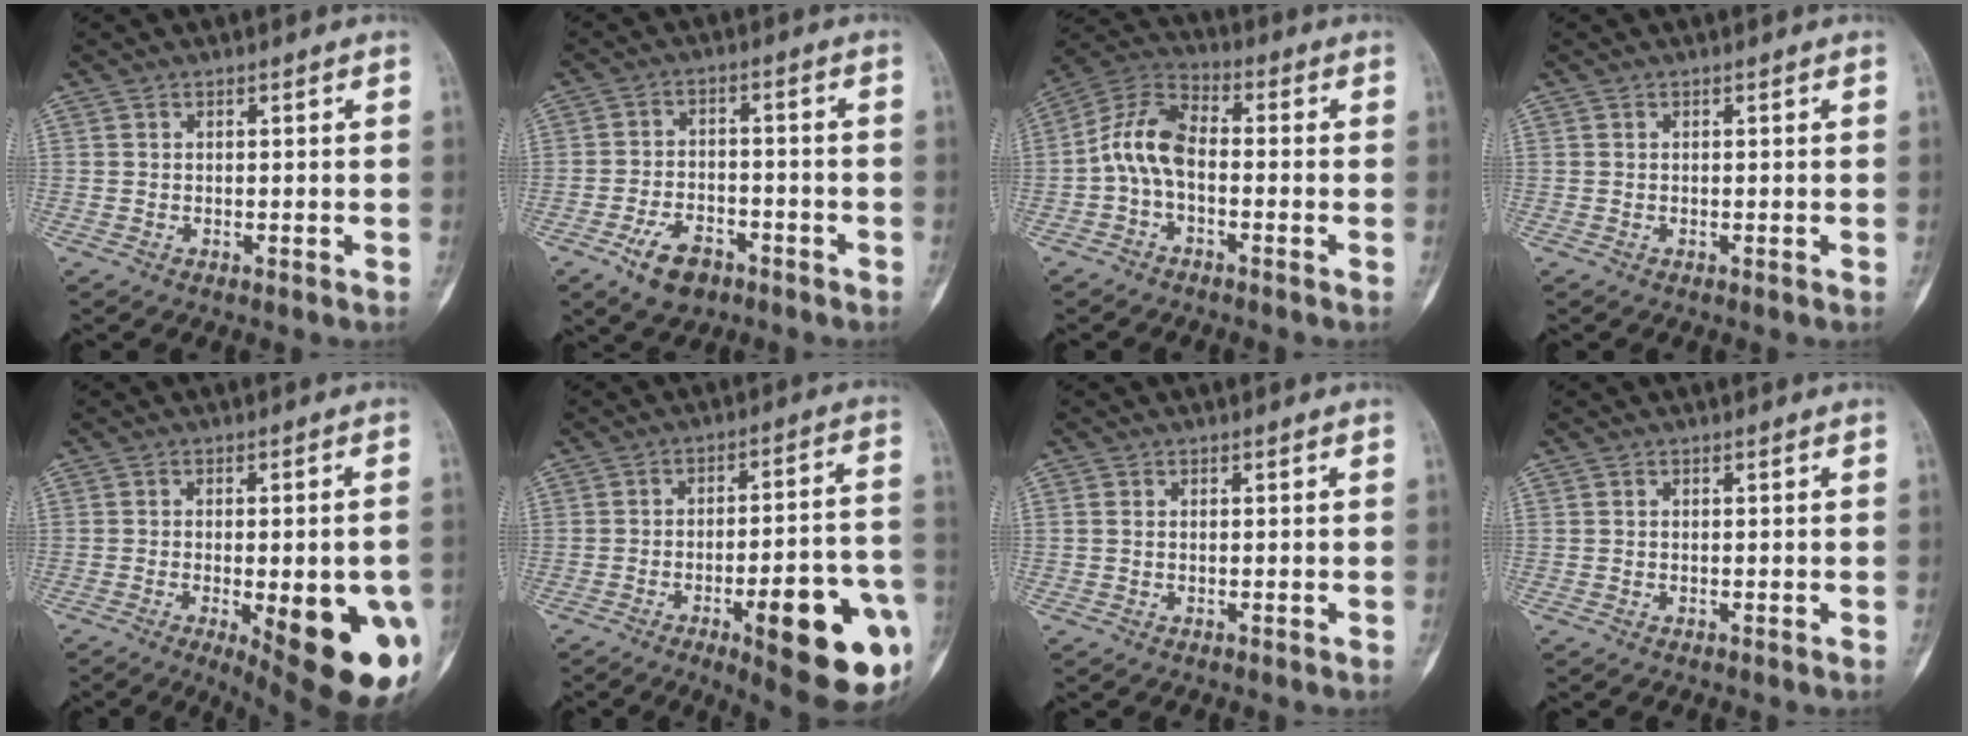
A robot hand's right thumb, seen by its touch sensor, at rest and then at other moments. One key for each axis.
{"total": 7.9, "fx": -4.7, "fy": 4.6, "fz": 4.4, "tx": -0.060, "ty": 0.026, "tz": -0.078}
{"total": 9.4, "fx": -1.5, "fy": 5.7, "fz": 7.3, "tx": -0.134, "ty": 0.033, "tz": -0.044}
{"total": 0.0}
{"total": 20.4, "fx": -6.4, "fy": 6.9, "fz": 18.1, "tx": -0.176, "ty": -0.001, "tz": -0.062}
{"total": 21.8, "fx": -8.1, "fy": 6.1, "fz": 19.4, "tx": -0.202, "ty": 0.027, "tz": -0.096}
{"total": 0.8, "fx": 0.0, "fy": 0.7, "fz": 0.5, "tx": -0.009, "ty": 0.000, "tz": -0.002}
{"total": 0.0}